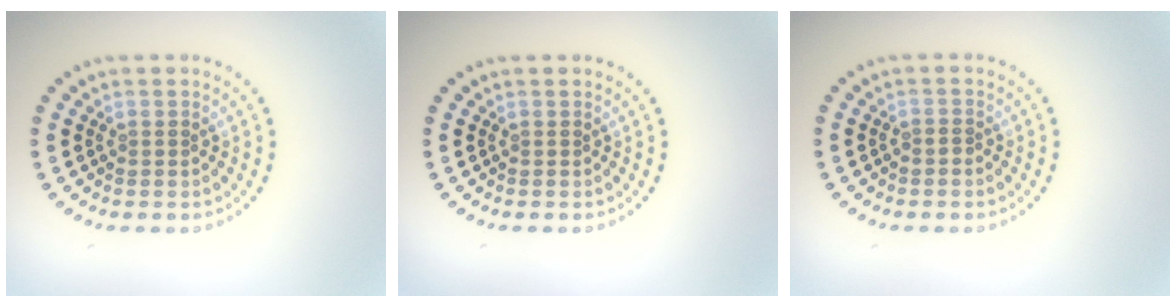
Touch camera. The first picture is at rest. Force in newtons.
{"total": 0.0}
{"total": 0.5, "press": 0.2, "slide": 0.5}